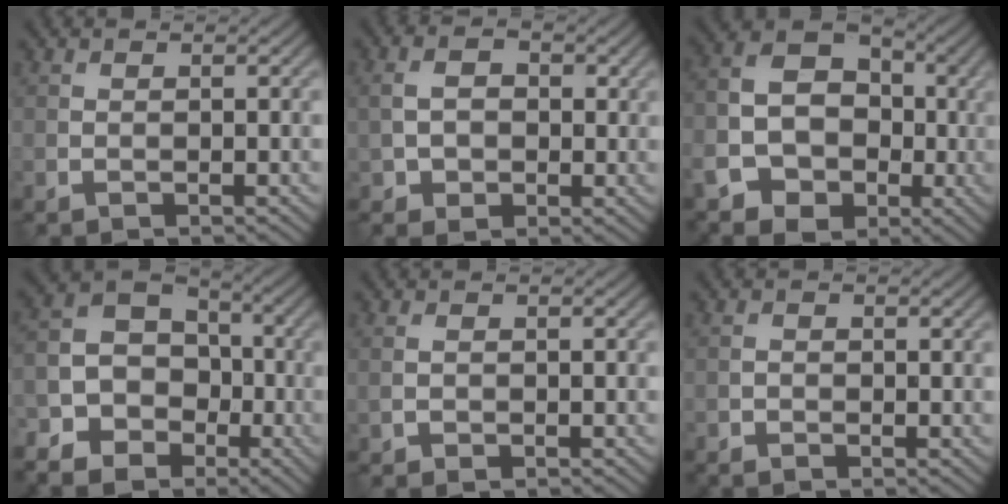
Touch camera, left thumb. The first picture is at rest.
{"total": 4.6, "force": [0.1, 3.4, 3.2], "torque": [-0.062, 0.002, 0.006]}
{"total": 10.2, "force": [-3.6, 7.9, 5.4], "torque": [-0.107, -0.019, -0.074]}
{"total": 12.2, "force": [-6.9, 8.9, 4.9], "torque": [-0.128, -0.032, -0.115]}
{"total": 1.3, "force": [-0.6, 0.7, 1.0], "torque": [-0.023, 0.000, -0.010]}
{"total": 1.1, "force": [-0.9, 0.7, 0.4], "torque": [-0.008, -0.001, -0.017]}